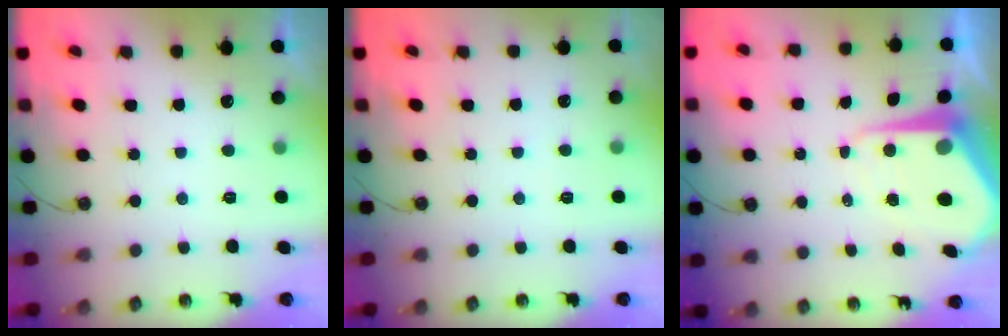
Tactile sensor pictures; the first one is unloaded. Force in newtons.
{"total": 3.0, "press": 2.9, "slide": 0.4}
{"total": 10.6, "press": 10.6, "slide": 1.0}